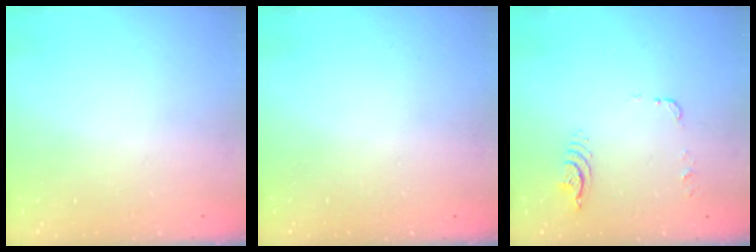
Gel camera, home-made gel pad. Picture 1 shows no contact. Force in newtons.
{"total": 0.0}
{"total": 6.7, "press": 6.7, "slide": 0.5}